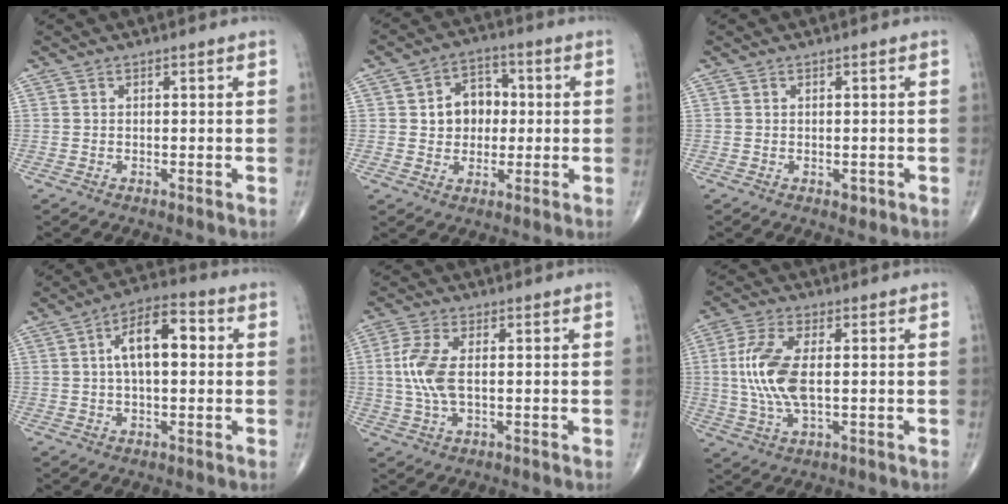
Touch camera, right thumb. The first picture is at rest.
{"total": 8.2, "force": [0.6, 6.6, 4.8], "torque": [-0.033, 0.015, 0.004]}
{"total": 1.1, "force": [-0.4, 0.7, 0.7], "torque": [-0.003, -0.001, -0.003]}
{"total": 10.5, "force": [1.6, 4.9, 9.1], "torque": [-0.144, 0.025, 0.017]}
{"total": 7.3, "force": [0.4, 3.2, 6.5], "torque": [-0.161, 0.002, 0.007]}
{"total": 10.9, "force": [0.6, 4.7, 9.9], "torque": [-0.224, -0.001, 0.012]}